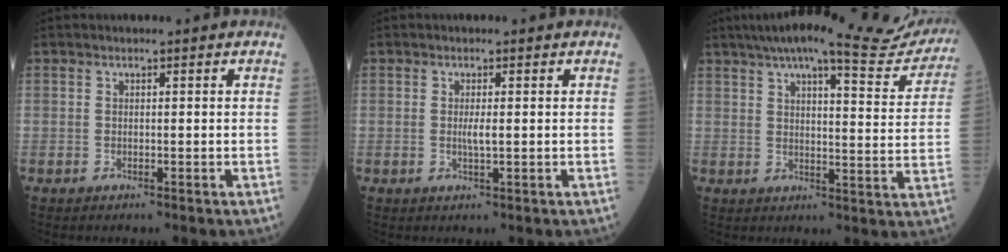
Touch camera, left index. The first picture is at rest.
{"total": 1.5, "force": [-0.2, 0.0, 1.5], "torque": [-0.035, -0.006, -0.003]}
{"total": 21.5, "force": [19.4, 2.4, 9.0], "torque": [-0.133, -0.028, 0.234]}